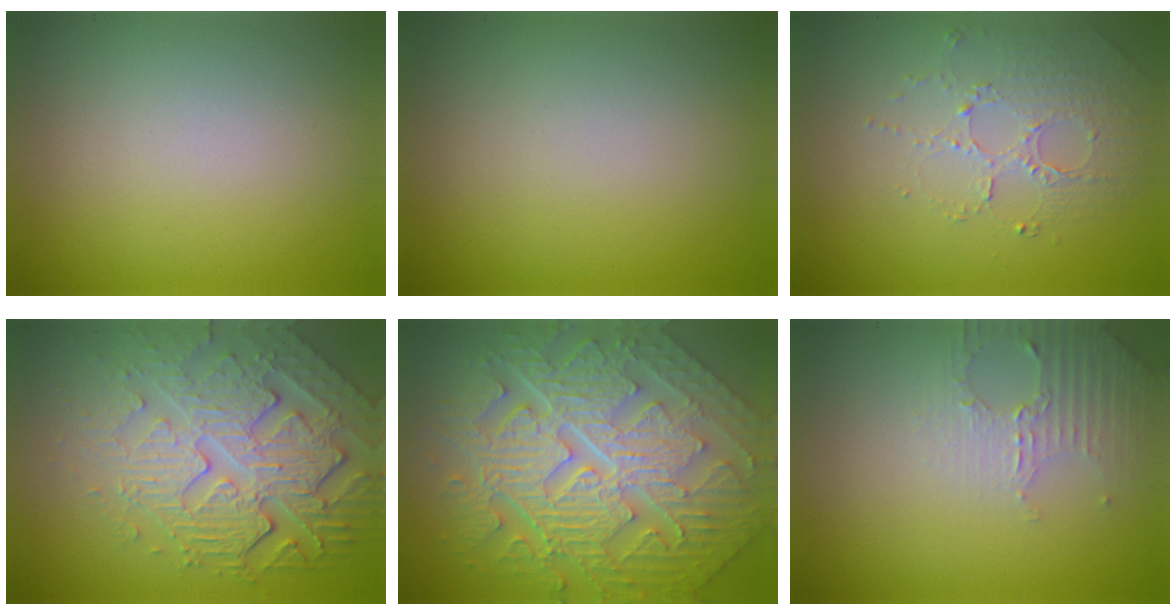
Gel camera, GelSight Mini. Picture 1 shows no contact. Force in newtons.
{"total": 0.0}
{"total": 1.9, "press": 1.5, "slide": 1.1}
{"total": 7.8, "press": 5.5, "slide": 5.5}
{"total": 11.6, "press": 7.8, "slide": 8.6}
{"total": 2.6, "press": 2.5, "slide": 0.7}